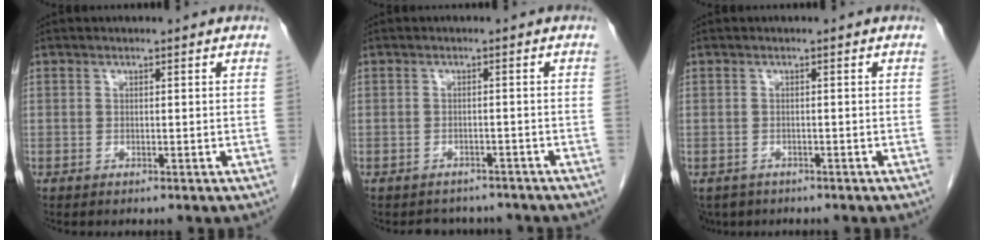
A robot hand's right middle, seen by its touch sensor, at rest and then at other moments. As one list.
[{"total": 4.7, "force": [-4.2, 2.1, 0.2], "torque": [0.000, 0.005, -0.050]}, {"total": 3.5, "force": [-2.6, 2.3, 0.6], "torque": [-0.008, -0.001, -0.041]}]